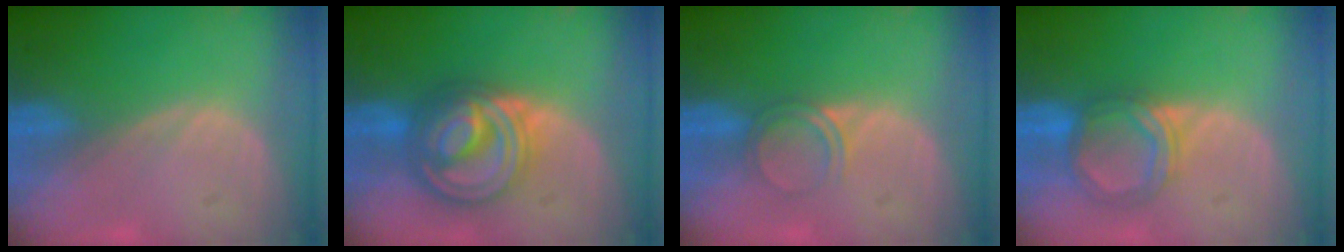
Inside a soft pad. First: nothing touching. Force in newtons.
{"total": 9.2, "press": 9.2, "slide": 0.6}
{"total": 2.9, "press": 2.6, "slide": 1.1}
{"total": 5.5, "press": 5.2, "slide": 1.7}